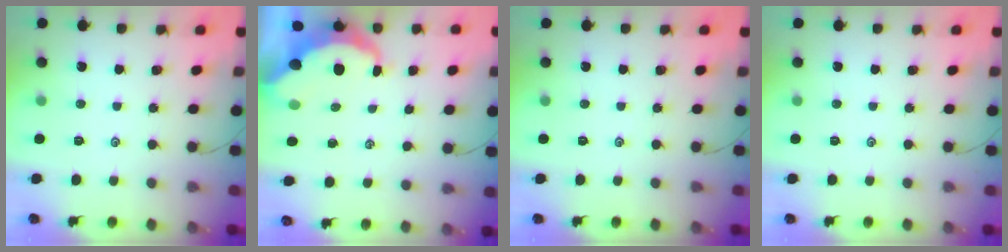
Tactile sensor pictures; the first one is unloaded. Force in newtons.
{"total": 8.3, "press": 8.2, "slide": 1.3}
{"total": 0.0}
{"total": 0.0}